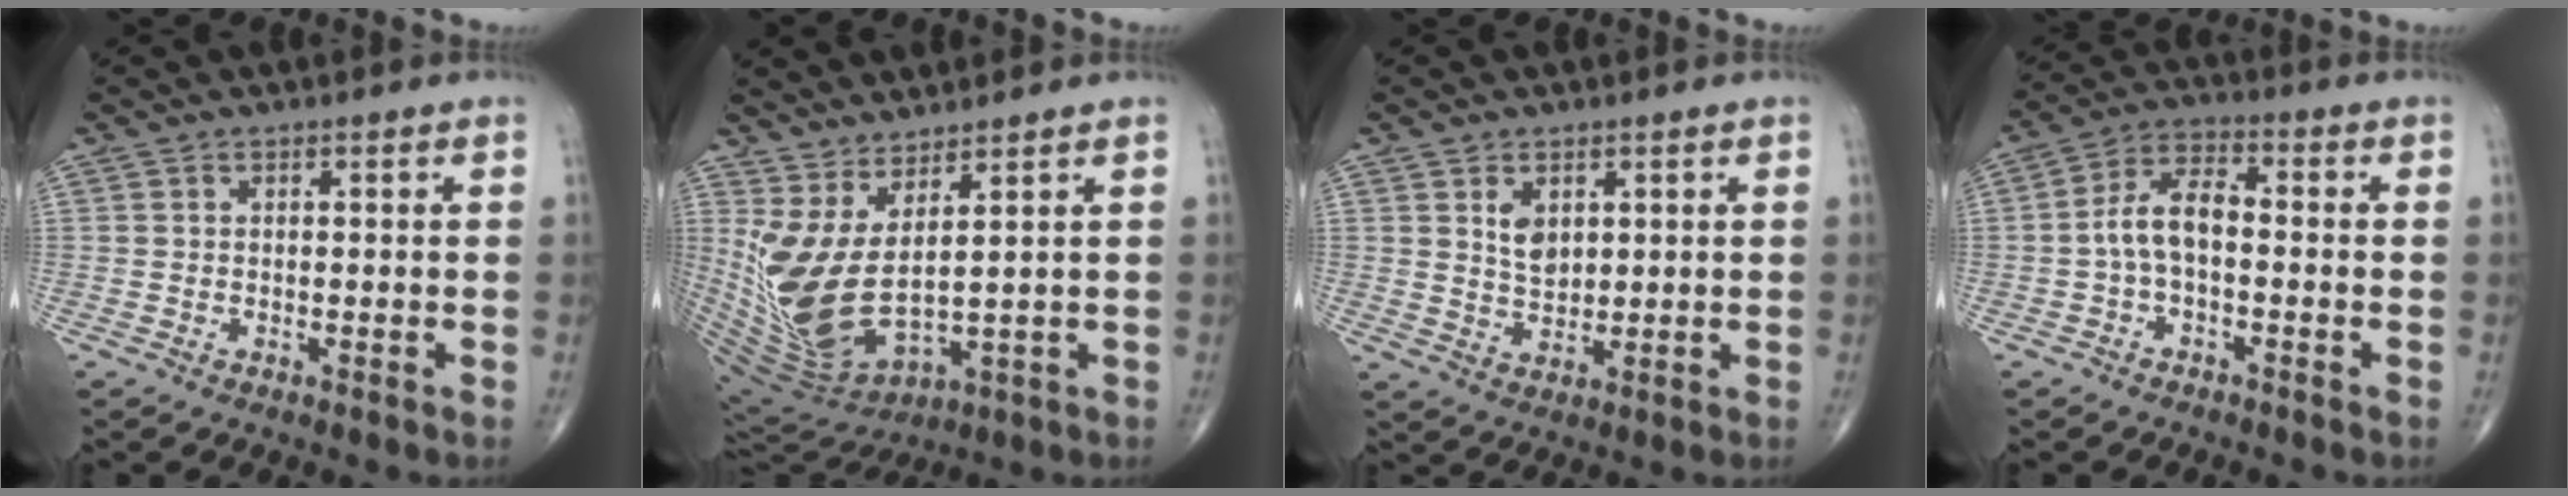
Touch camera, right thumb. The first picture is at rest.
{"total": 14.3, "force": [4.5, 4.5, 12.8], "torque": [-0.275, -0.053, 0.112]}
{"total": 4.4, "force": [1.7, 2.9, 2.9], "torque": [-0.036, -0.017, 0.036]}
{"total": 7.2, "force": [-1.1, 3.7, 6.1], "torque": [-0.117, 0.031, -0.030]}